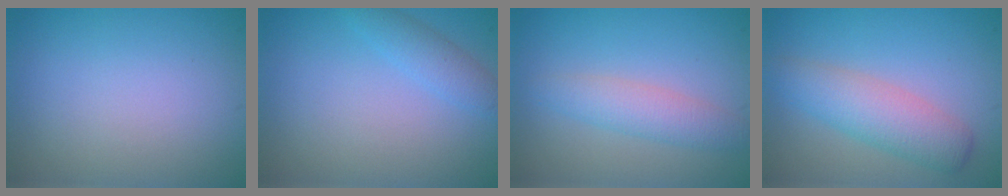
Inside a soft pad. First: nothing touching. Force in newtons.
{"total": 1.9, "press": 1.9, "slide": 0.1}
{"total": 2.8, "press": 2.8, "slide": 0.1}
{"total": 4.1, "press": 4.1, "slide": 0.1}